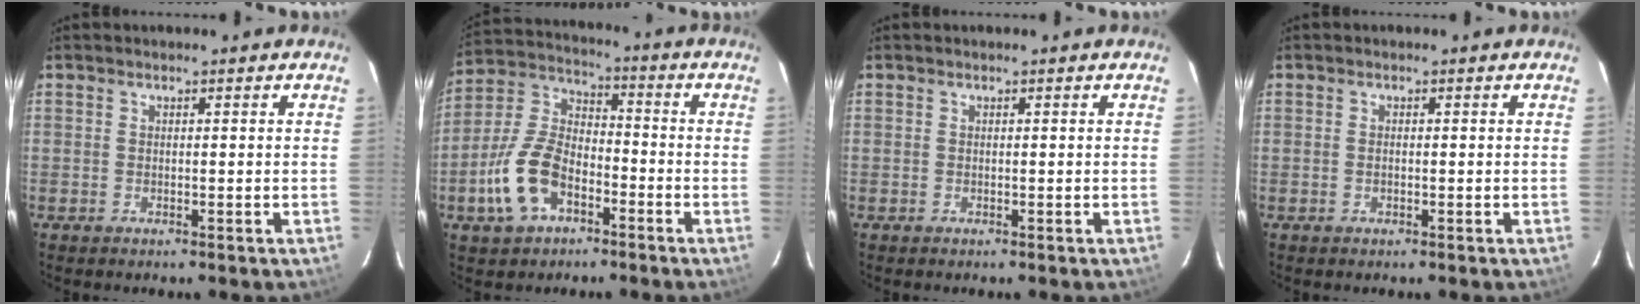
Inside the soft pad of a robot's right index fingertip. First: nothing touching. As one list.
[{"total": 12.7, "force": [-6.0, 7.4, 8.4], "torque": [-0.186, 0.017, -0.110]}, {"total": 0.0}, {"total": 0.6, "force": [-0.1, 0.3, 0.5], "torque": [-0.011, 0.001, -0.003]}]